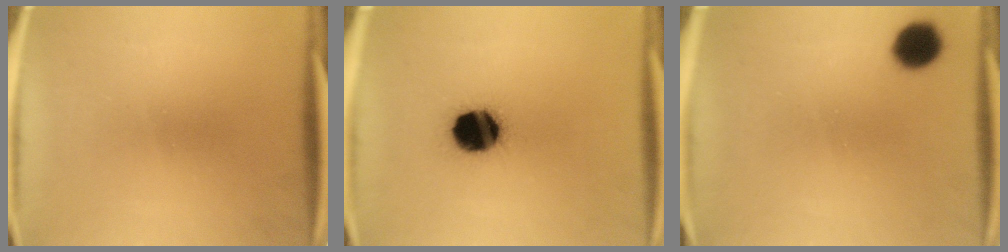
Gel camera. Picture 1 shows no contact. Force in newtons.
{"total": 14.2}
{"total": 6.7}